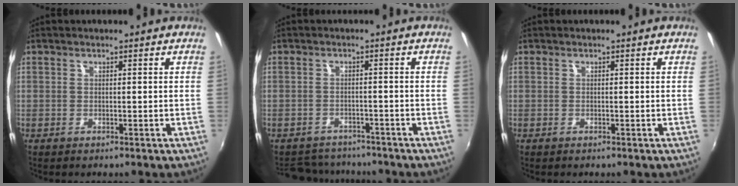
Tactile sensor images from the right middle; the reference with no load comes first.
{"total": 9.4, "force": [-8.3, 3.8, 2.2], "torque": [-0.059, 0.007, -0.119]}
{"total": 0.0}